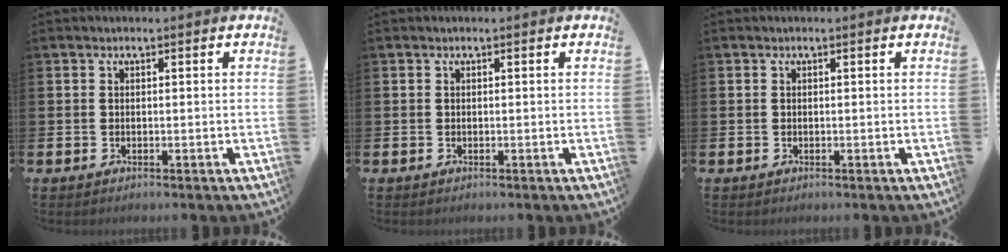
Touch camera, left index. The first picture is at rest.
{"total": 0.0}
{"total": 0.0}